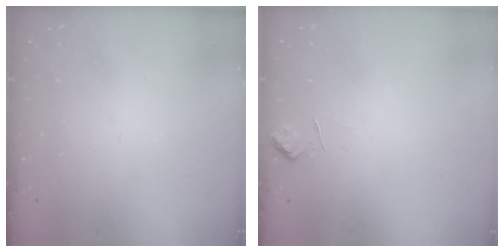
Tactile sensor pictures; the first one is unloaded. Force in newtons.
{"total": 1.6, "press": 1.2, "slide": 0.9}